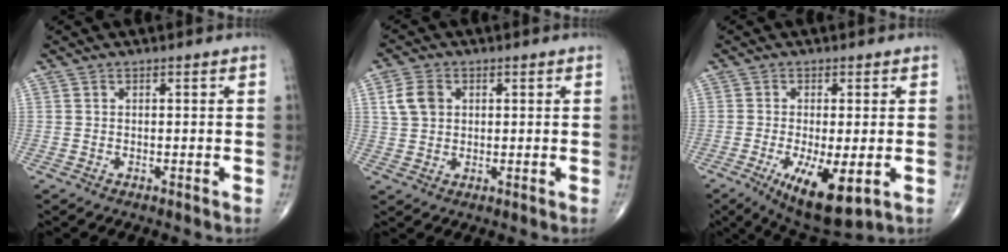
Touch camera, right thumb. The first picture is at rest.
{"total": 5.5, "force": [1.5, 4.2, 3.2], "torque": [-0.053, 0.002, 0.028]}
{"total": 11.0, "force": [-3.5, 3.5, 9.8], "torque": [-0.168, -0.022, -0.048]}